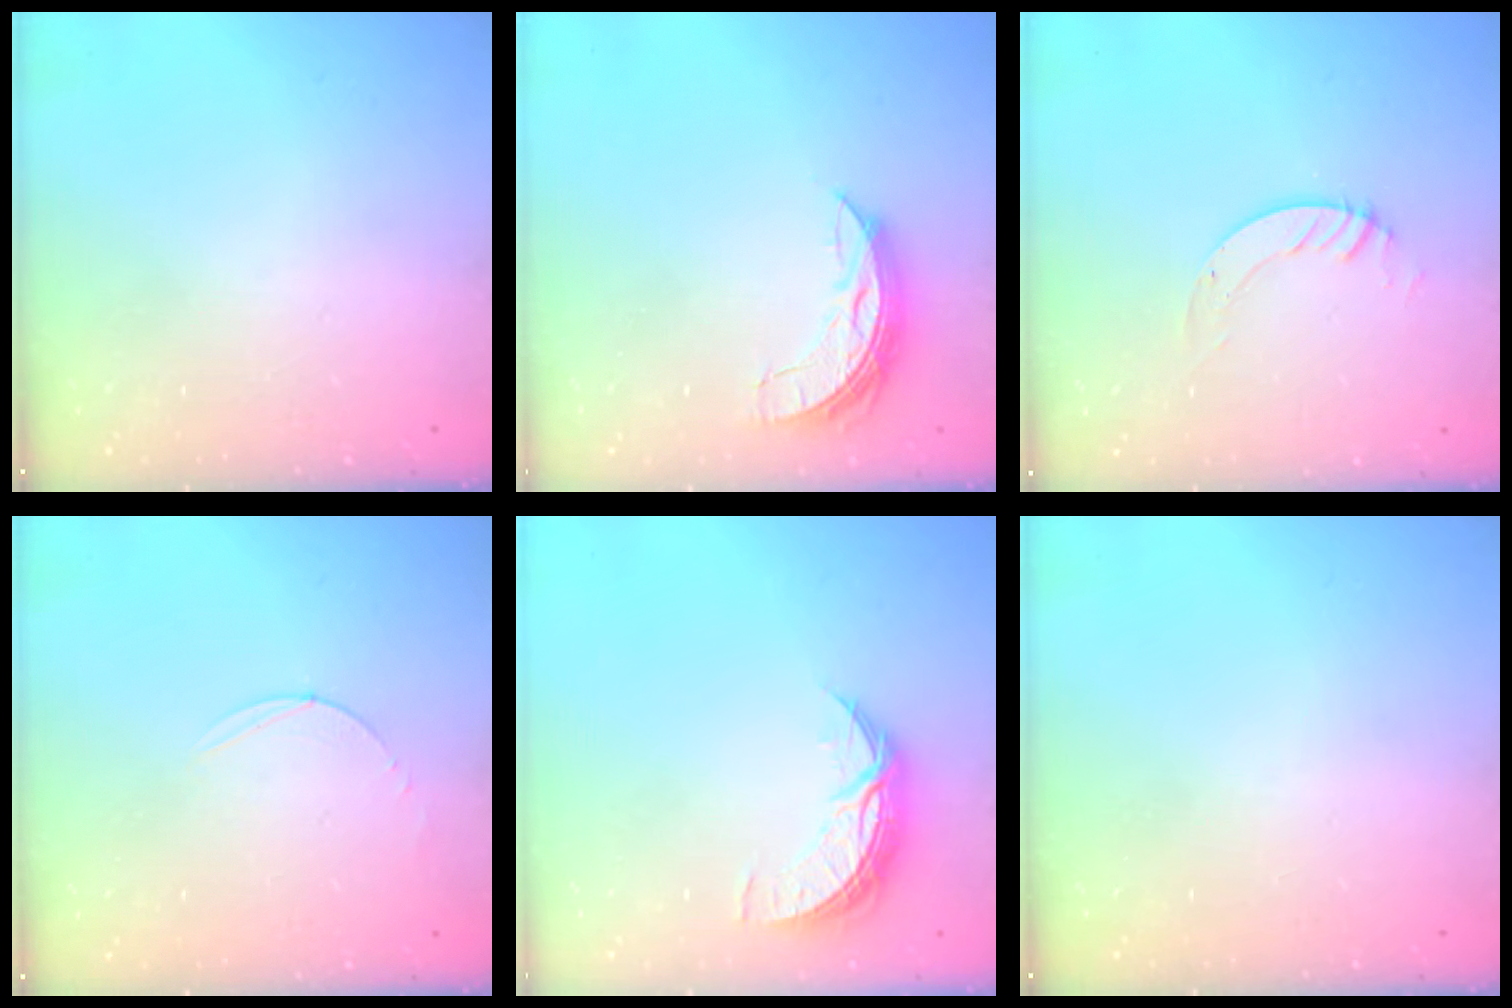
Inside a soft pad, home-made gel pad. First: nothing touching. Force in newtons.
{"total": 7.6, "press": 7.5, "slide": 1.1}
{"total": 3.7, "press": 3.7, "slide": 0.2}
{"total": 3.0, "press": 3.0, "slide": 0.3}
{"total": 8.2, "press": 8.2, "slide": 0.4}
{"total": 0.0}